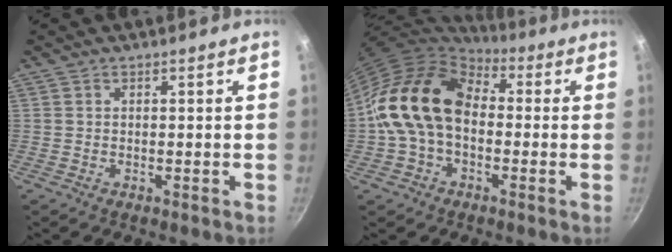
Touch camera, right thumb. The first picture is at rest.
{"total": 16.1, "force": [0.2, 11.4, 11.4], "torque": [-0.177, 0.039, -0.012]}